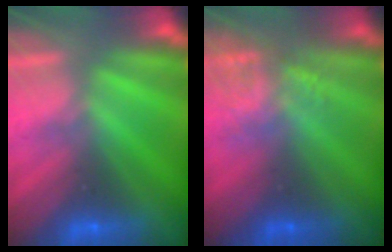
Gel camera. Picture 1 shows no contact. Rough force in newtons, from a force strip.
{"total": 3.7}